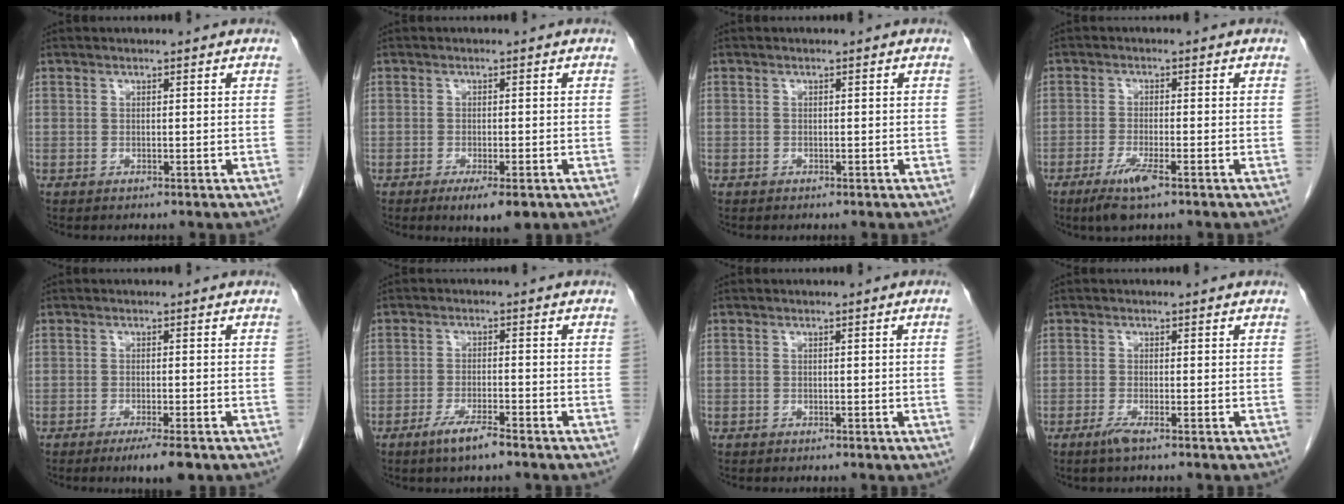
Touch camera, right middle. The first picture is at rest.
{"total": 4.4, "force": [-2.5, 1.0, 3.4], "torque": [-0.049, -0.009, -0.033]}
{"total": 0.0}
{"total": 4.8, "force": [-2.9, 0.4, 3.8], "torque": [-0.081, -0.012, -0.054]}
{"total": 4.4, "force": [-3.0, 0.4, 3.3], "torque": [-0.047, -0.011, -0.044]}
{"total": 4.3, "force": [-3.1, 0.2, 3.0], "torque": [-0.062, -0.007, -0.058]}
{"total": 1.1, "force": [-0.3, -0.5, 0.9], "torque": [-0.012, 0.000, -0.007]}
{"total": 1.9, "force": [-1.3, -0.1, 1.4], "torque": [-0.032, -0.004, -0.029]}